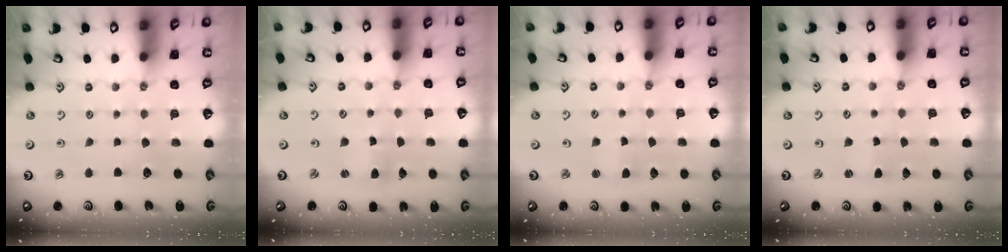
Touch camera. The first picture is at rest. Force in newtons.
{"total": 1.1, "press": 1.1, "slide": 0.2}
{"total": 1.7, "press": 1.7, "slide": 0.2}
{"total": 0.9, "press": 0.9, "slide": 0.2}